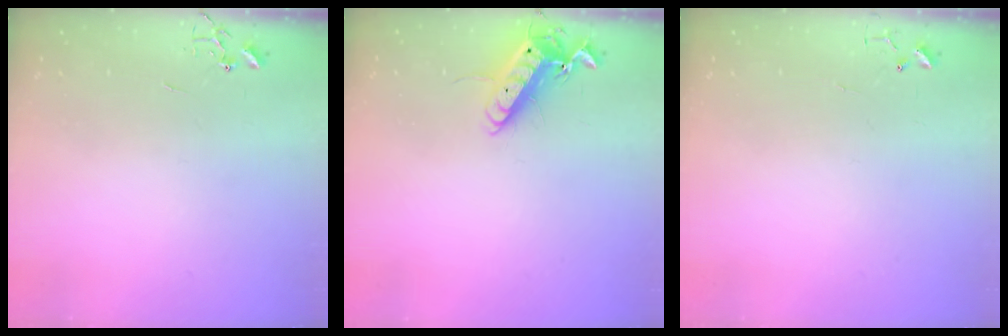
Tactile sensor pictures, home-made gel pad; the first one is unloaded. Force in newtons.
{"total": 13.0, "press": 12.9, "slide": 1.9}
{"total": 4.2, "press": 4.1, "slide": 0.3}